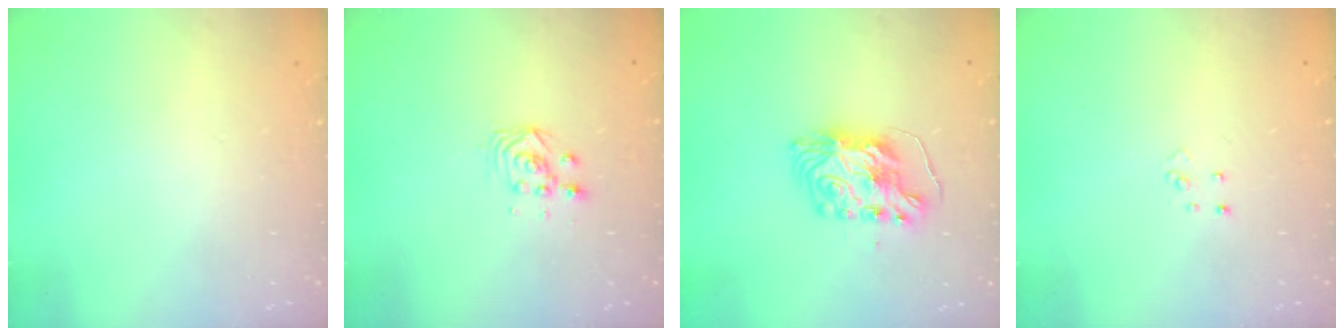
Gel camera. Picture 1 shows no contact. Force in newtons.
{"total": 3.0, "press": 2.9, "slide": 0.3}
{"total": 9.0, "press": 9.0, "slide": 0.6}
{"total": 3.2, "press": 3.2, "slide": 0.3}